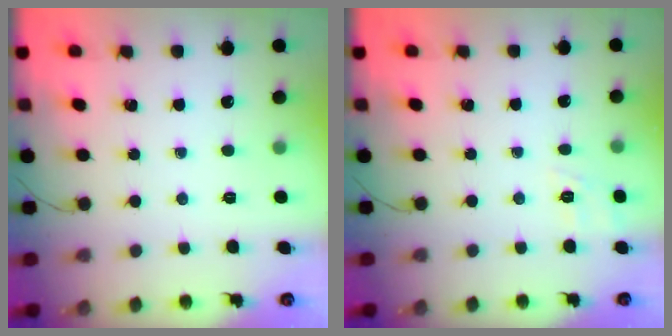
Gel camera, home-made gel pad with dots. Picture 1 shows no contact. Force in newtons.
{"total": 8.4, "press": 8.2, "slide": 2.0}